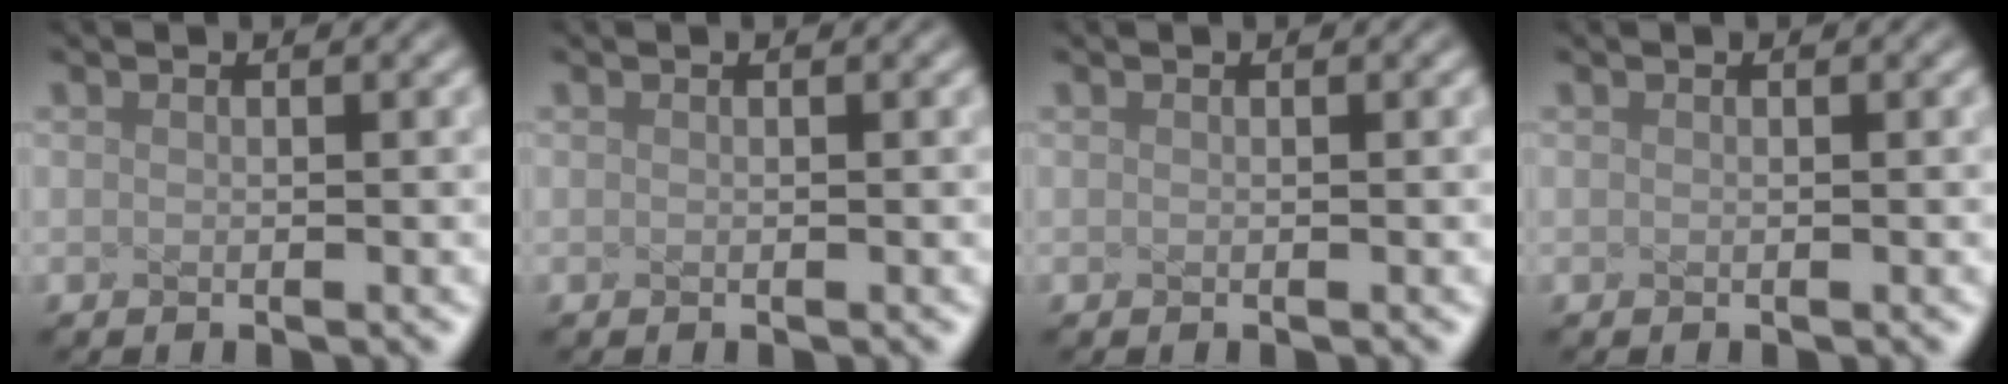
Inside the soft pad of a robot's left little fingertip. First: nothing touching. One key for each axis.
{"total": 0.0}
{"total": 0.0}
{"total": 0.0}